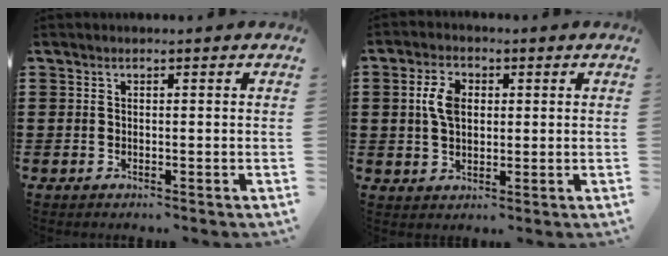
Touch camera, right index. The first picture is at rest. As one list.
[{"total": 5.0, "force": [0.8, 3.2, 3.8], "torque": [-0.090, 0.011, 0.011]}]